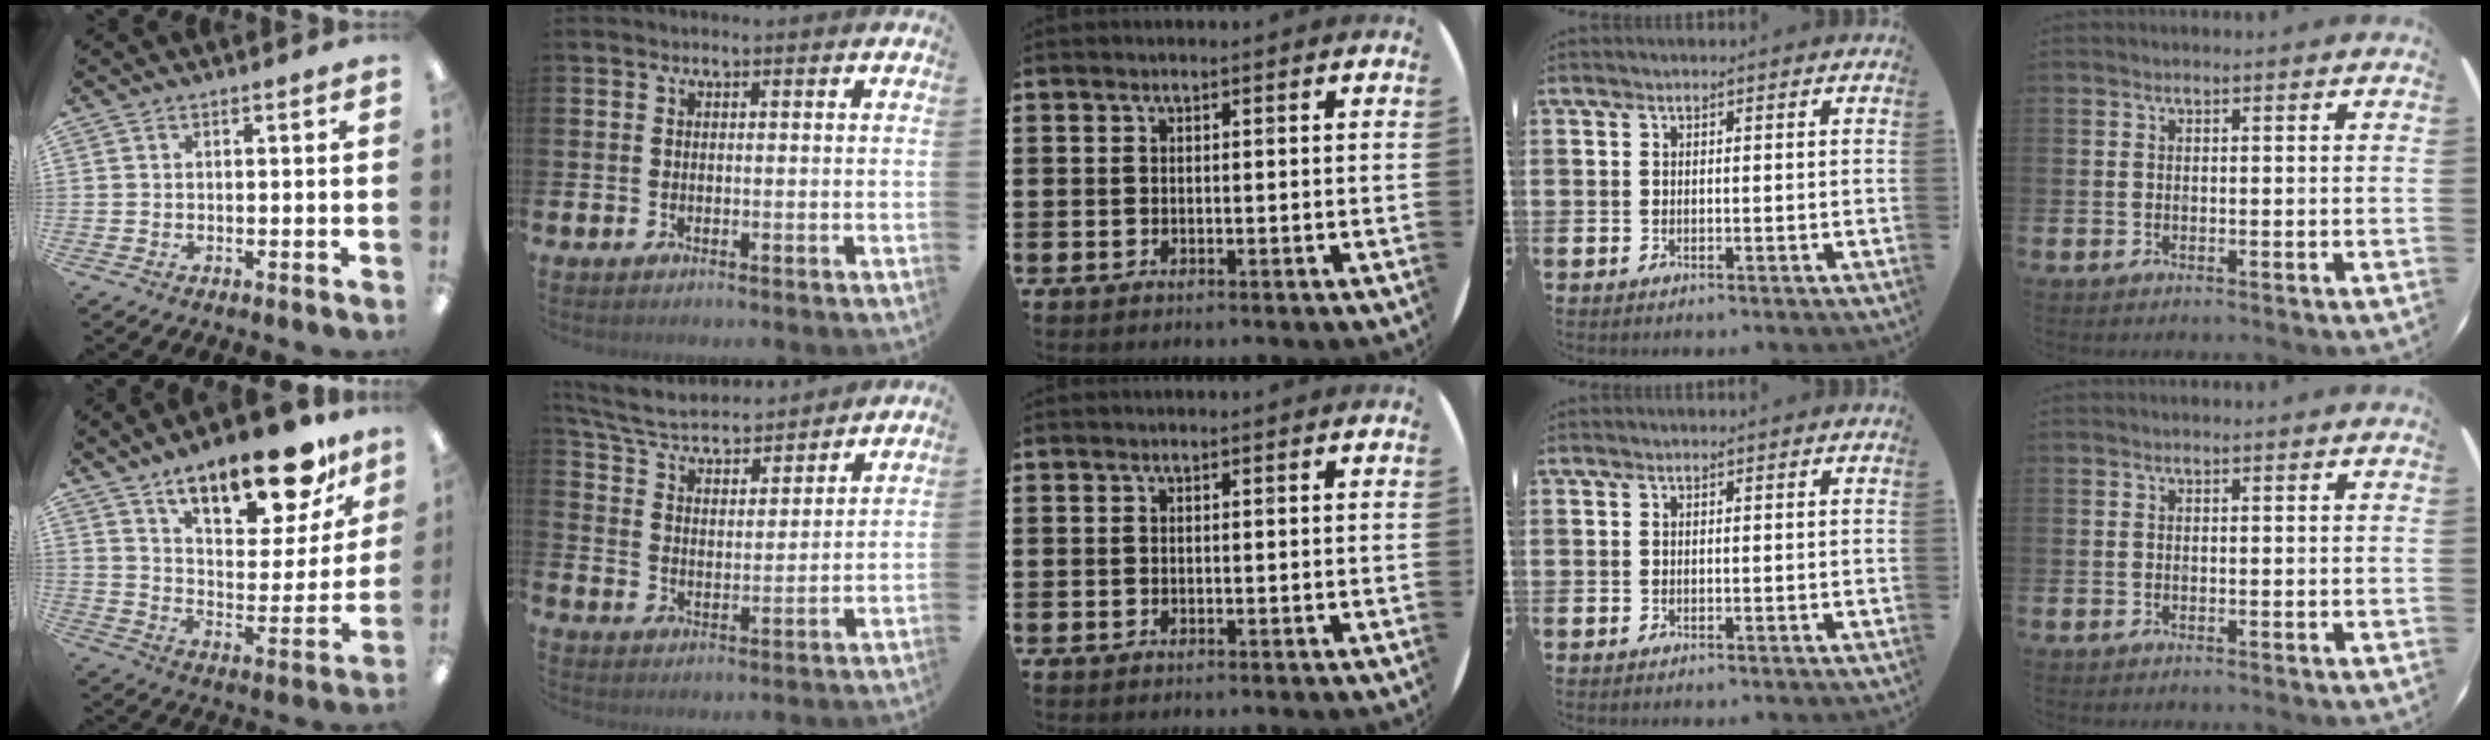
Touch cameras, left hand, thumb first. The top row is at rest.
{"thumb": {"total": 20.6, "force": [15.0, 8.0, 11.6], "torque": [-0.168, -0.092, 0.251]}, "index": {"total": 5.9, "force": [5.4, 1.6, 1.9], "torque": [-0.066, -0.042, 0.089]}}